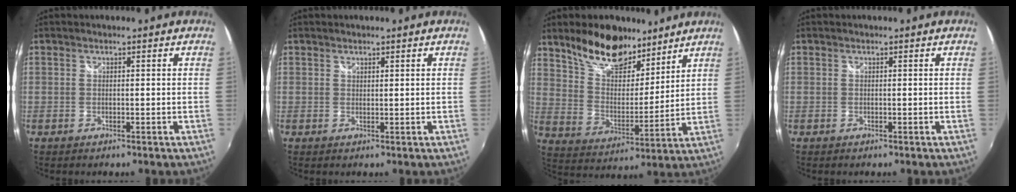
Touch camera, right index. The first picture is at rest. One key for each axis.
{"total": 0.6, "fx": 0.6, "fy": 0.2, "fz": 0.1, "tx": -0.001, "ty": 0.000, "tz": 0.010}
{"total": 15.1, "fx": 11.1, "fy": 7.1, "fz": 7.5, "tx": -0.146, "ty": 0.018, "tz": 0.201}
{"total": 0.0}